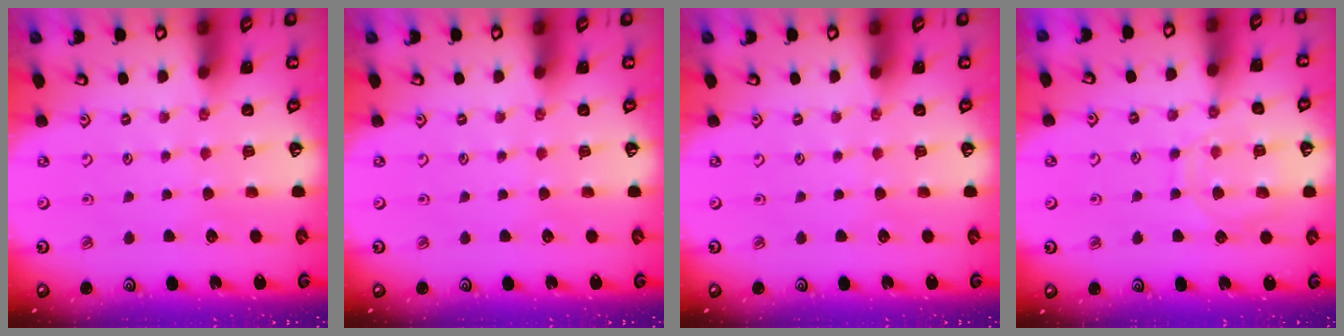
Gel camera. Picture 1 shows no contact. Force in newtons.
{"total": 0.0}
{"total": 0.0}
{"total": 10.6, "press": 10.6, "slide": 1.1}